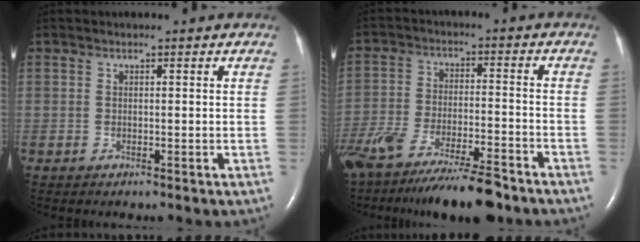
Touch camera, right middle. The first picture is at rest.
{"total": 20.0, "force": [-16.3, 3.3, 11.2], "torque": [-0.208, -0.041, -0.266]}